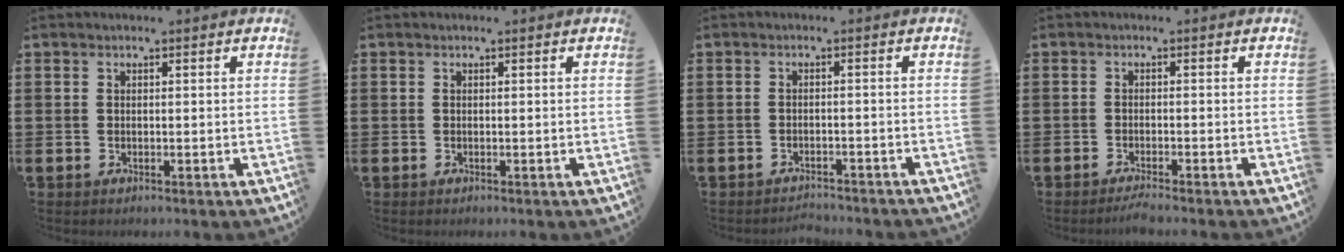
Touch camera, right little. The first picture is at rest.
{"total": 0.0}
{"total": 1.7, "force": [-1.7, -0.1, -0.2], "torque": [-0.003, 0.004, -0.036]}
{"total": 1.3, "force": [-1.1, -0.2, 0.6], "torque": [-0.010, 0.000, -0.021]}